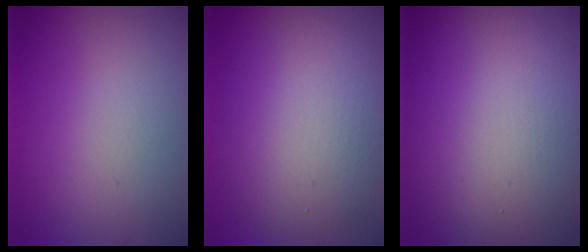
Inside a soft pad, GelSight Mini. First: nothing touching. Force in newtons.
{"total": 7.9, "press": 7.9, "slide": 0.2}
{"total": 17.1, "press": 17.1, "slide": 0.8}